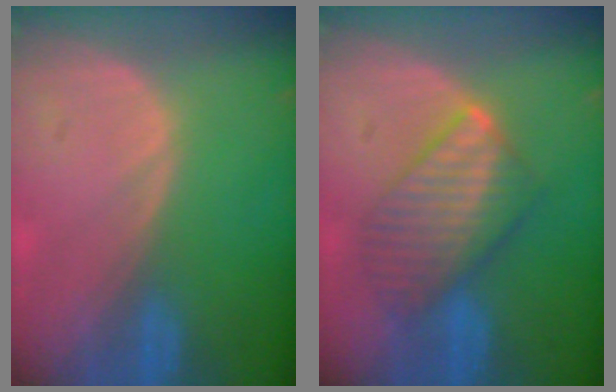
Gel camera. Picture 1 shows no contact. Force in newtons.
{"total": 7.7, "press": 7.7, "slide": 0.3}